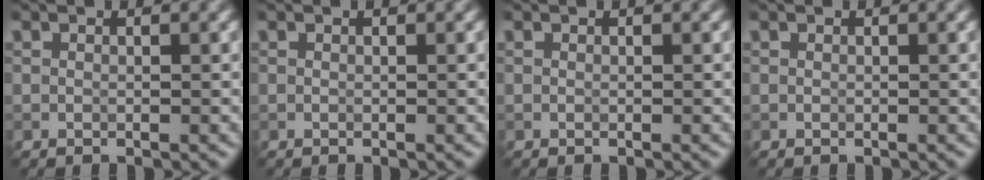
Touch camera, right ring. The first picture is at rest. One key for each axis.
{"total": 0.0}
{"total": 0.0}
{"total": 0.0}